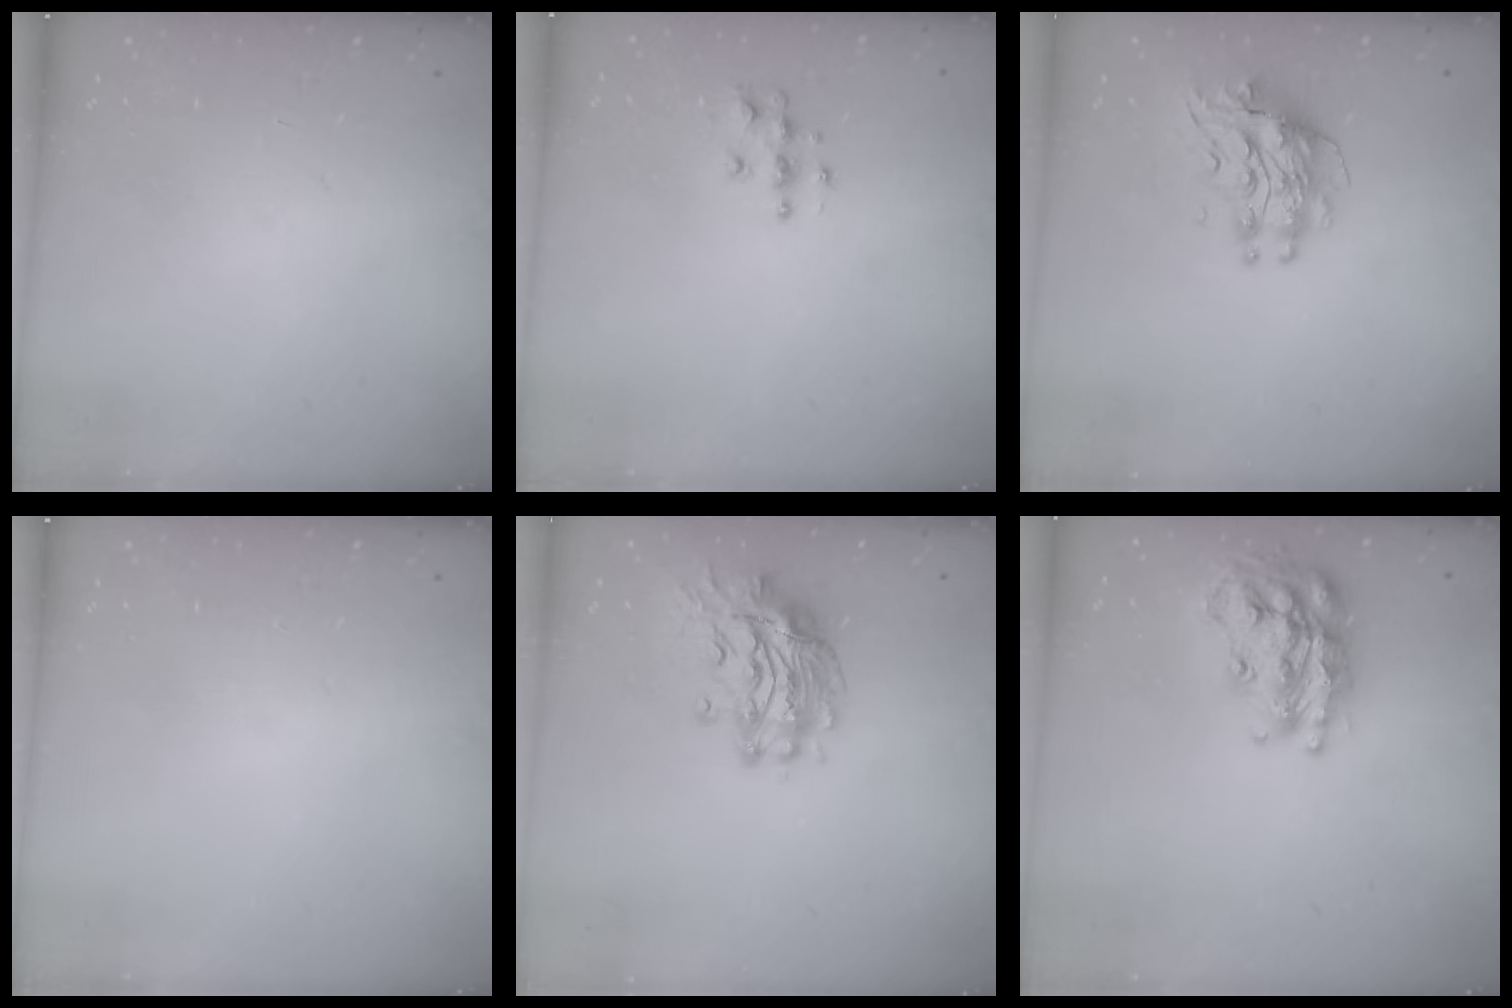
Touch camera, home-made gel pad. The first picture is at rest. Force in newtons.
{"total": 4.9, "press": 4.9, "slide": 0.1}
{"total": 9.4, "press": 9.3, "slide": 0.9}
{"total": 0.0}
{"total": 12.3, "press": 12.2, "slide": 1.6}
{"total": 20.5, "press": 20.5, "slide": 1.4}